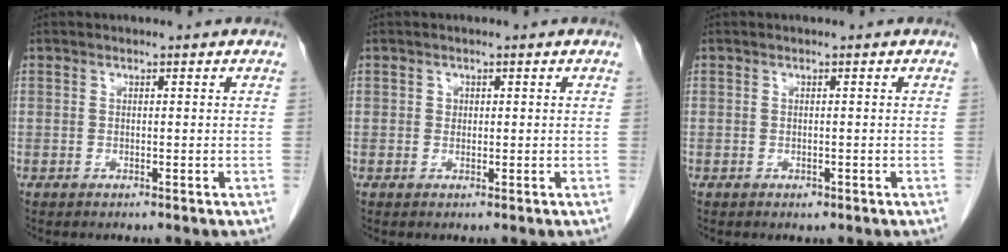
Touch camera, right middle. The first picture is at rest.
{"total": 0.8, "force": [0.2, 0.7, 0.3], "torque": [0.001, 0.002, 0.002]}
{"total": 0.6, "force": [-0.3, 0.4, 0.3], "torque": [-0.005, 0.001, -0.003]}